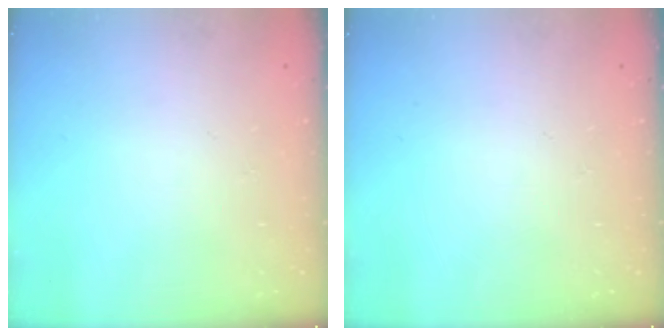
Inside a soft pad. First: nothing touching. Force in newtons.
{"total": 0.0}